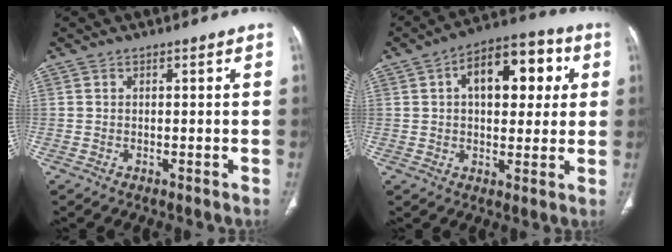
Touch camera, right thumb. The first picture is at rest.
{"total": 15.0, "force": [4.0, 8.4, 11.8], "torque": [-0.132, 0.020, 0.054]}